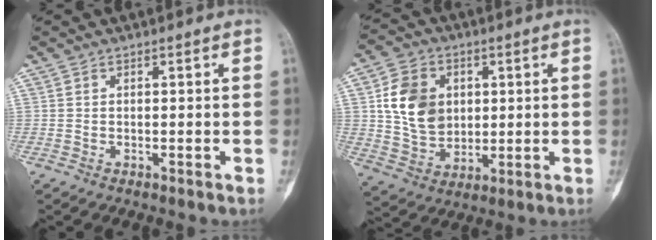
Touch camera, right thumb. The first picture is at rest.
{"total": 12.3, "force": [2.4, 9.6, 7.3], "torque": [-0.103, -0.008, 0.048]}